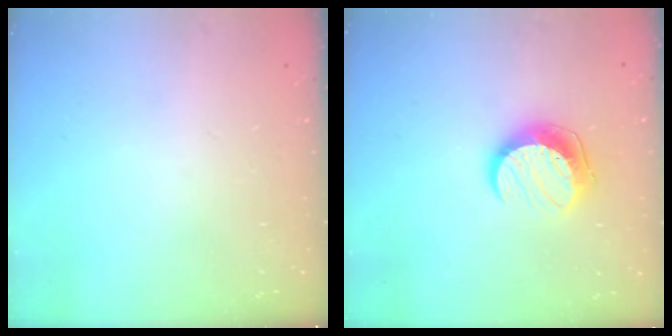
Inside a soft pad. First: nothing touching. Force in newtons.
{"total": 10.2, "press": 10.2, "slide": 0.2}